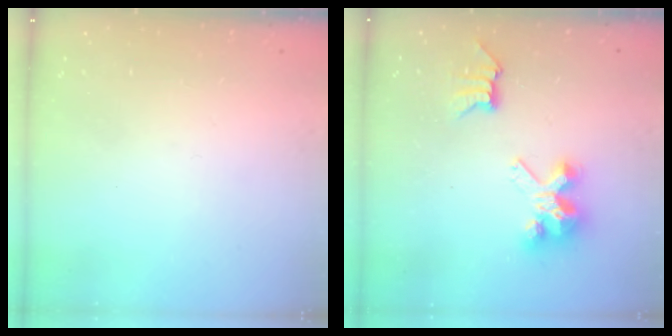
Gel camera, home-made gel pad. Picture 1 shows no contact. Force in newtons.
{"total": 7.6, "press": 7.6, "slide": 0.2}